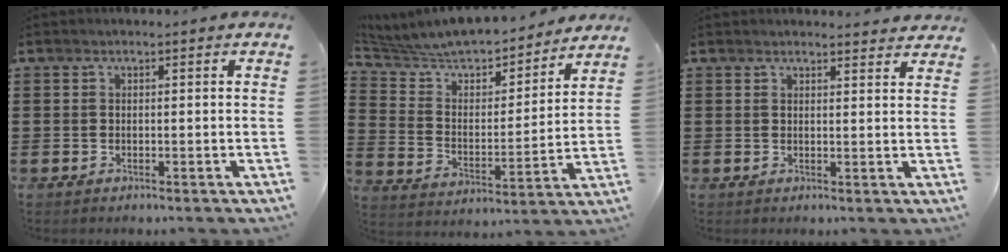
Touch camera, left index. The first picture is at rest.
{"total": 5.9, "force": [5.5, 1.7, 1.2], "torque": [-0.056, -0.046, 0.089]}
{"total": 2.0, "force": [2.0, 0.1, 0.2], "torque": [0.000, -0.006, 0.037]}